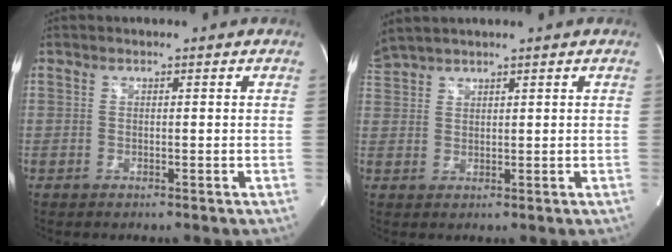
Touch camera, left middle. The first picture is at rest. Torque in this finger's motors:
{"motor_torque": [-0.14, -0.23, -0.06, 0.00]}